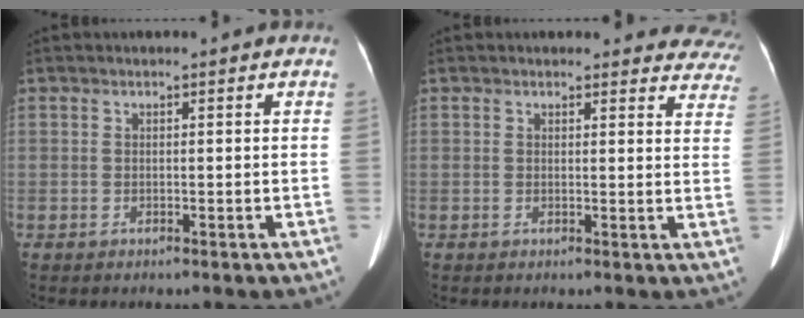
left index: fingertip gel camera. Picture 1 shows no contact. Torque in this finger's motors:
{"motor_torque": [0.71, -0.54, 0.06, 0.02]}